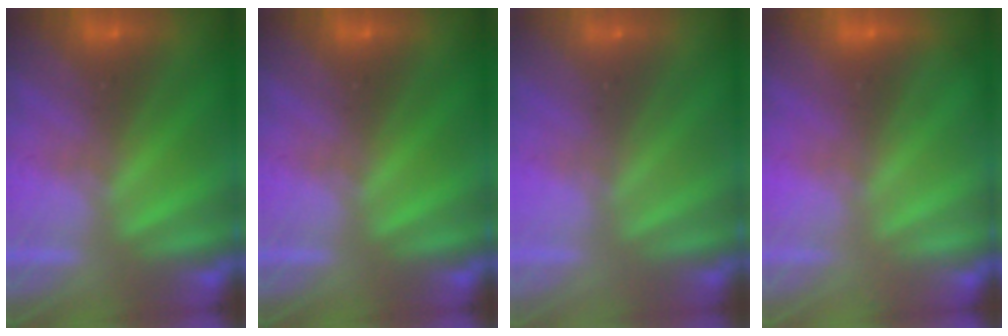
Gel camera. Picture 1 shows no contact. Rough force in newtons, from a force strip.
{"total": 0.0}
{"total": 2.5}
{"total": 2.1}